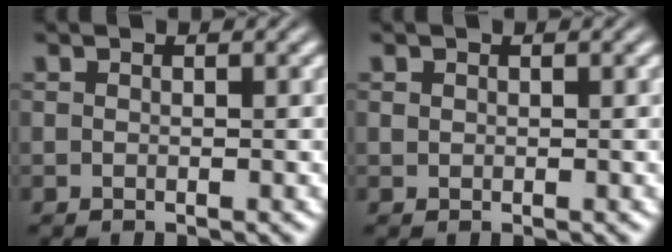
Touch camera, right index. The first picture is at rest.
{"total": 0.7, "force": [0.3, -0.7, -0.1], "torque": [0.006, -0.005, 0.012]}